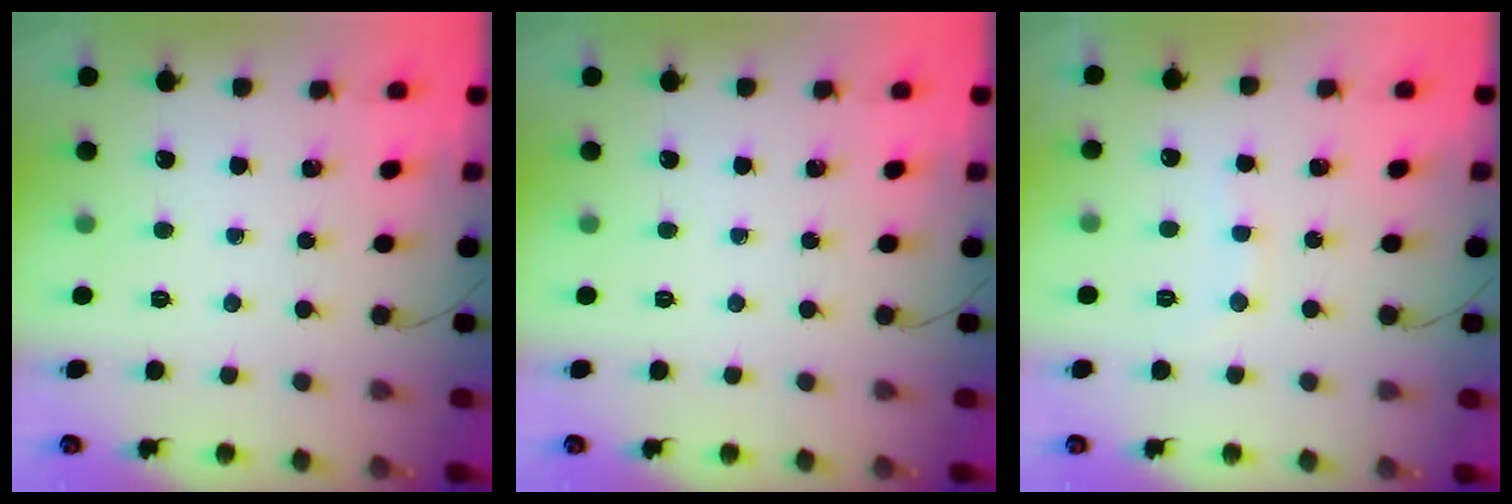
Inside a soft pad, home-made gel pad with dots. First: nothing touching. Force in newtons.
{"total": 0.0}
{"total": 6.6, "press": 6.5, "slide": 1.2}